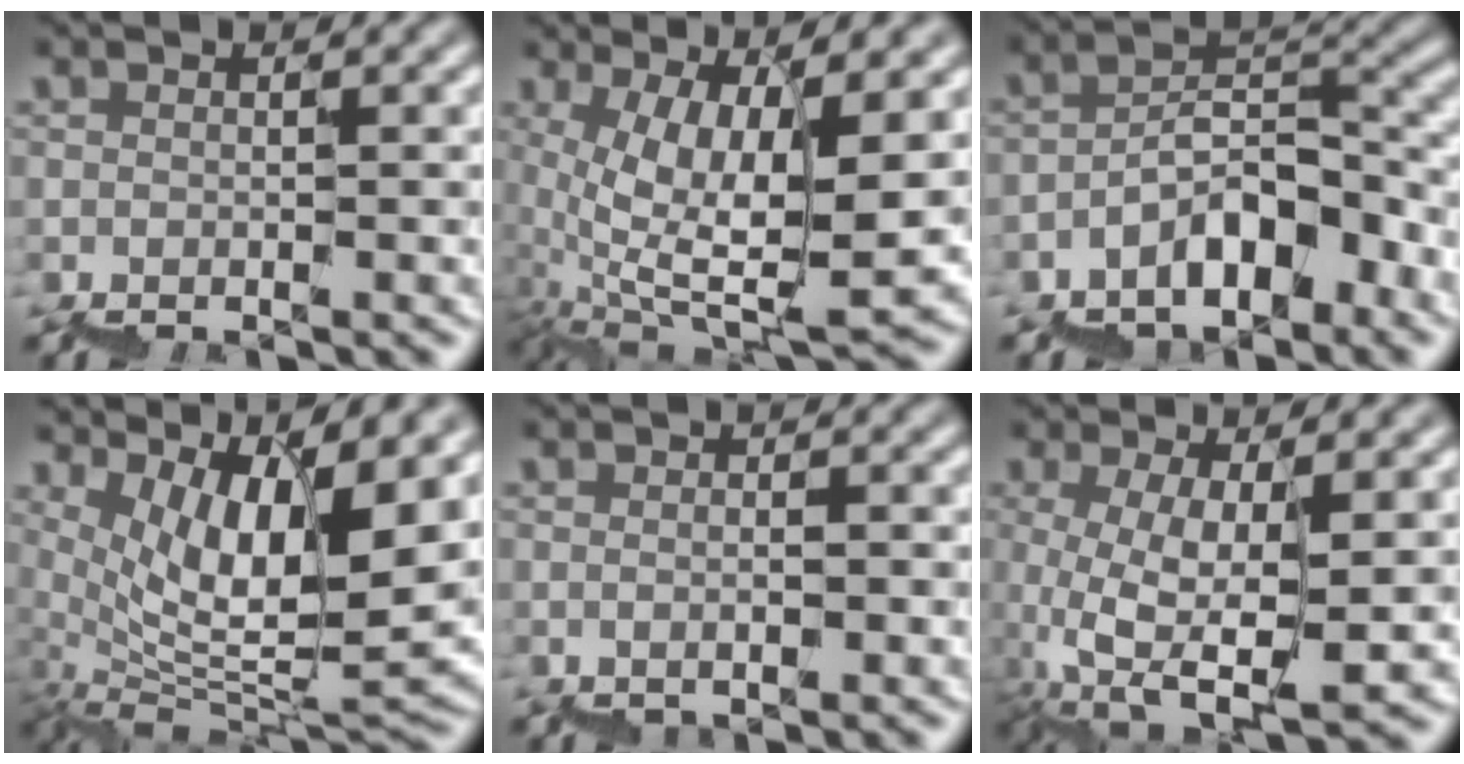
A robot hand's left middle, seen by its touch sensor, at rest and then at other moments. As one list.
[{"total": 8.3, "force": [4.3, 2.1, 6.8], "torque": [-0.124, -0.010, 0.092]}, {"total": 6.2, "force": [-3.5, 3.0, 4.1], "torque": [-0.045, 0.020, -0.069]}, {"total": 11.0, "force": [5.7, 3.1, 8.9], "torque": [-0.133, -0.010, 0.114]}, {"total": 0.6, "force": [-0.1, 0.3, 0.5], "torque": [-0.008, 0.004, 0.000]}, {"total": 6.1, "force": [2.4, 2.0, 5.3], "torque": [-0.106, -0.003, 0.054]}]